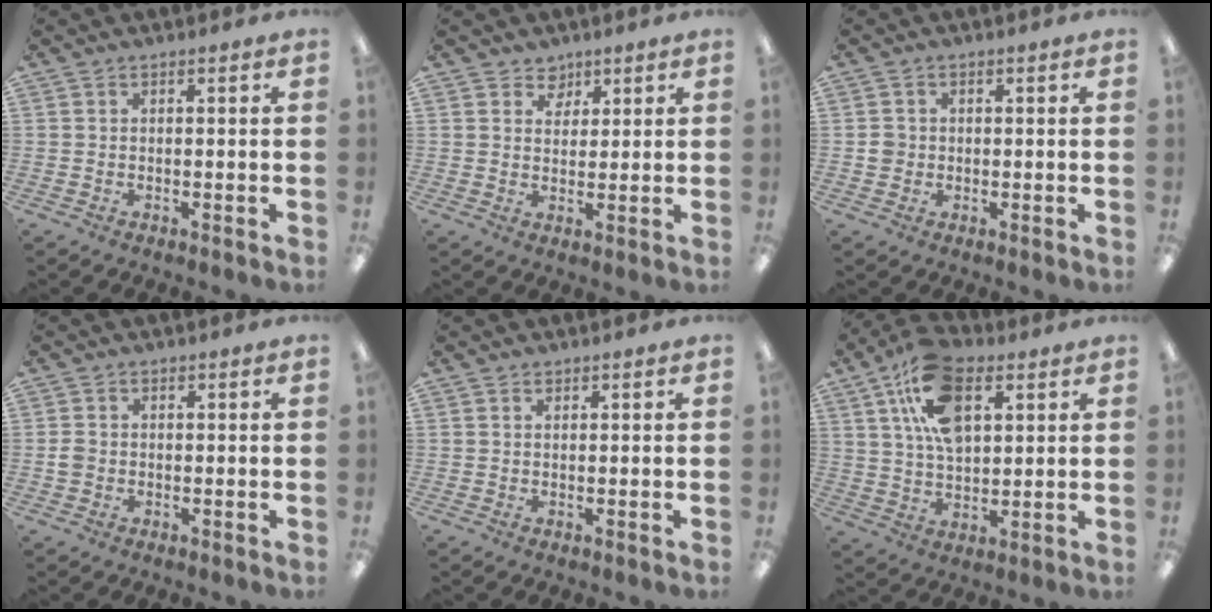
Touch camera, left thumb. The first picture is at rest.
{"total": 4.1, "force": [2.9, 2.9, 0.1], "torque": [0.007, -0.015, 0.049]}
{"total": 2.5, "force": [0.0, 2.4, 0.7], "torque": [-0.004, 0.002, -0.004]}
{"total": 2.1, "force": [-0.3, 1.8, 1.0], "torque": [-0.016, 0.005, -0.006]}
{"total": 0.7, "force": [0.5, 0.4, 0.2], "torque": [-0.005, 0.002, 0.009]}
{"total": 16.0, "force": [7.3, 9.1, 10.9], "torque": [-0.201, -0.001, 0.133]}